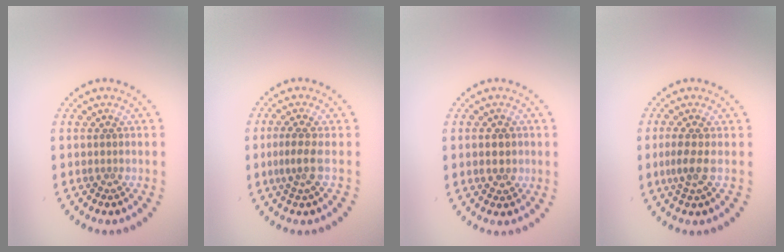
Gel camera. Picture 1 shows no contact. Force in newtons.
{"total": 2.1, "press": 1.5, "slide": 1.4}
{"total": 1.6, "press": 1.6, "slide": 0.2}
{"total": 2.0, "press": 1.6, "slide": 1.2}